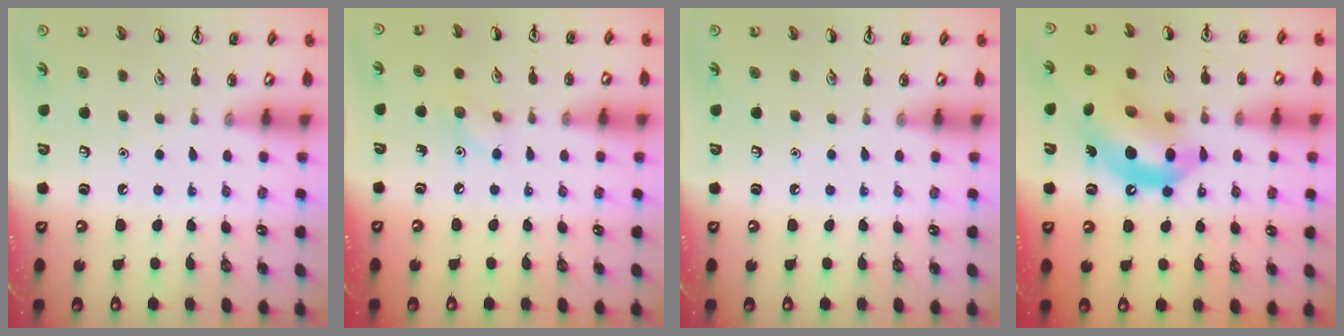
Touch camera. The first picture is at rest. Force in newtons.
{"total": 5.1, "press": 4.9, "slide": 1.3}
{"total": 0.0}
{"total": 14.8, "press": 14.2, "slide": 4.3}